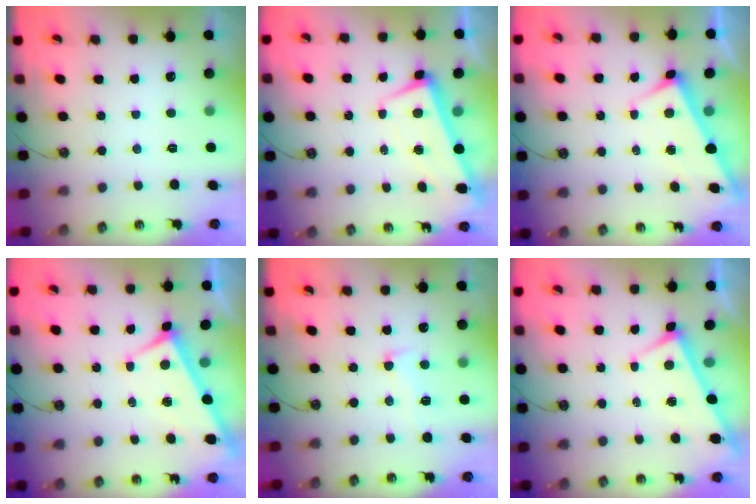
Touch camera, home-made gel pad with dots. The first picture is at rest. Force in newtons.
{"total": 2.1, "press": 1.3, "slide": 1.7}
{"total": 4.4, "press": 4.4, "slide": 0.4}
{"total": 4.0, "press": 3.9, "slide": 0.6}
{"total": 3.4, "press": 3.2, "slide": 1.1}
{"total": 1.0, "press": 0.9, "slide": 0.4}